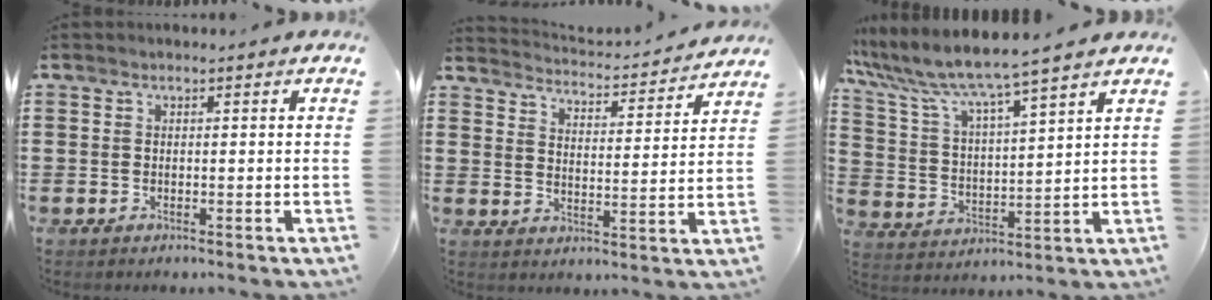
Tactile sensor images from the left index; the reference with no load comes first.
{"total": 3.2, "force": [3.2, -0.2, 0.1], "torque": [-0.023, -0.033, 0.049]}
{"total": 6.8, "force": [6.2, 0.0, 2.8], "torque": [-0.084, -0.037, 0.102]}